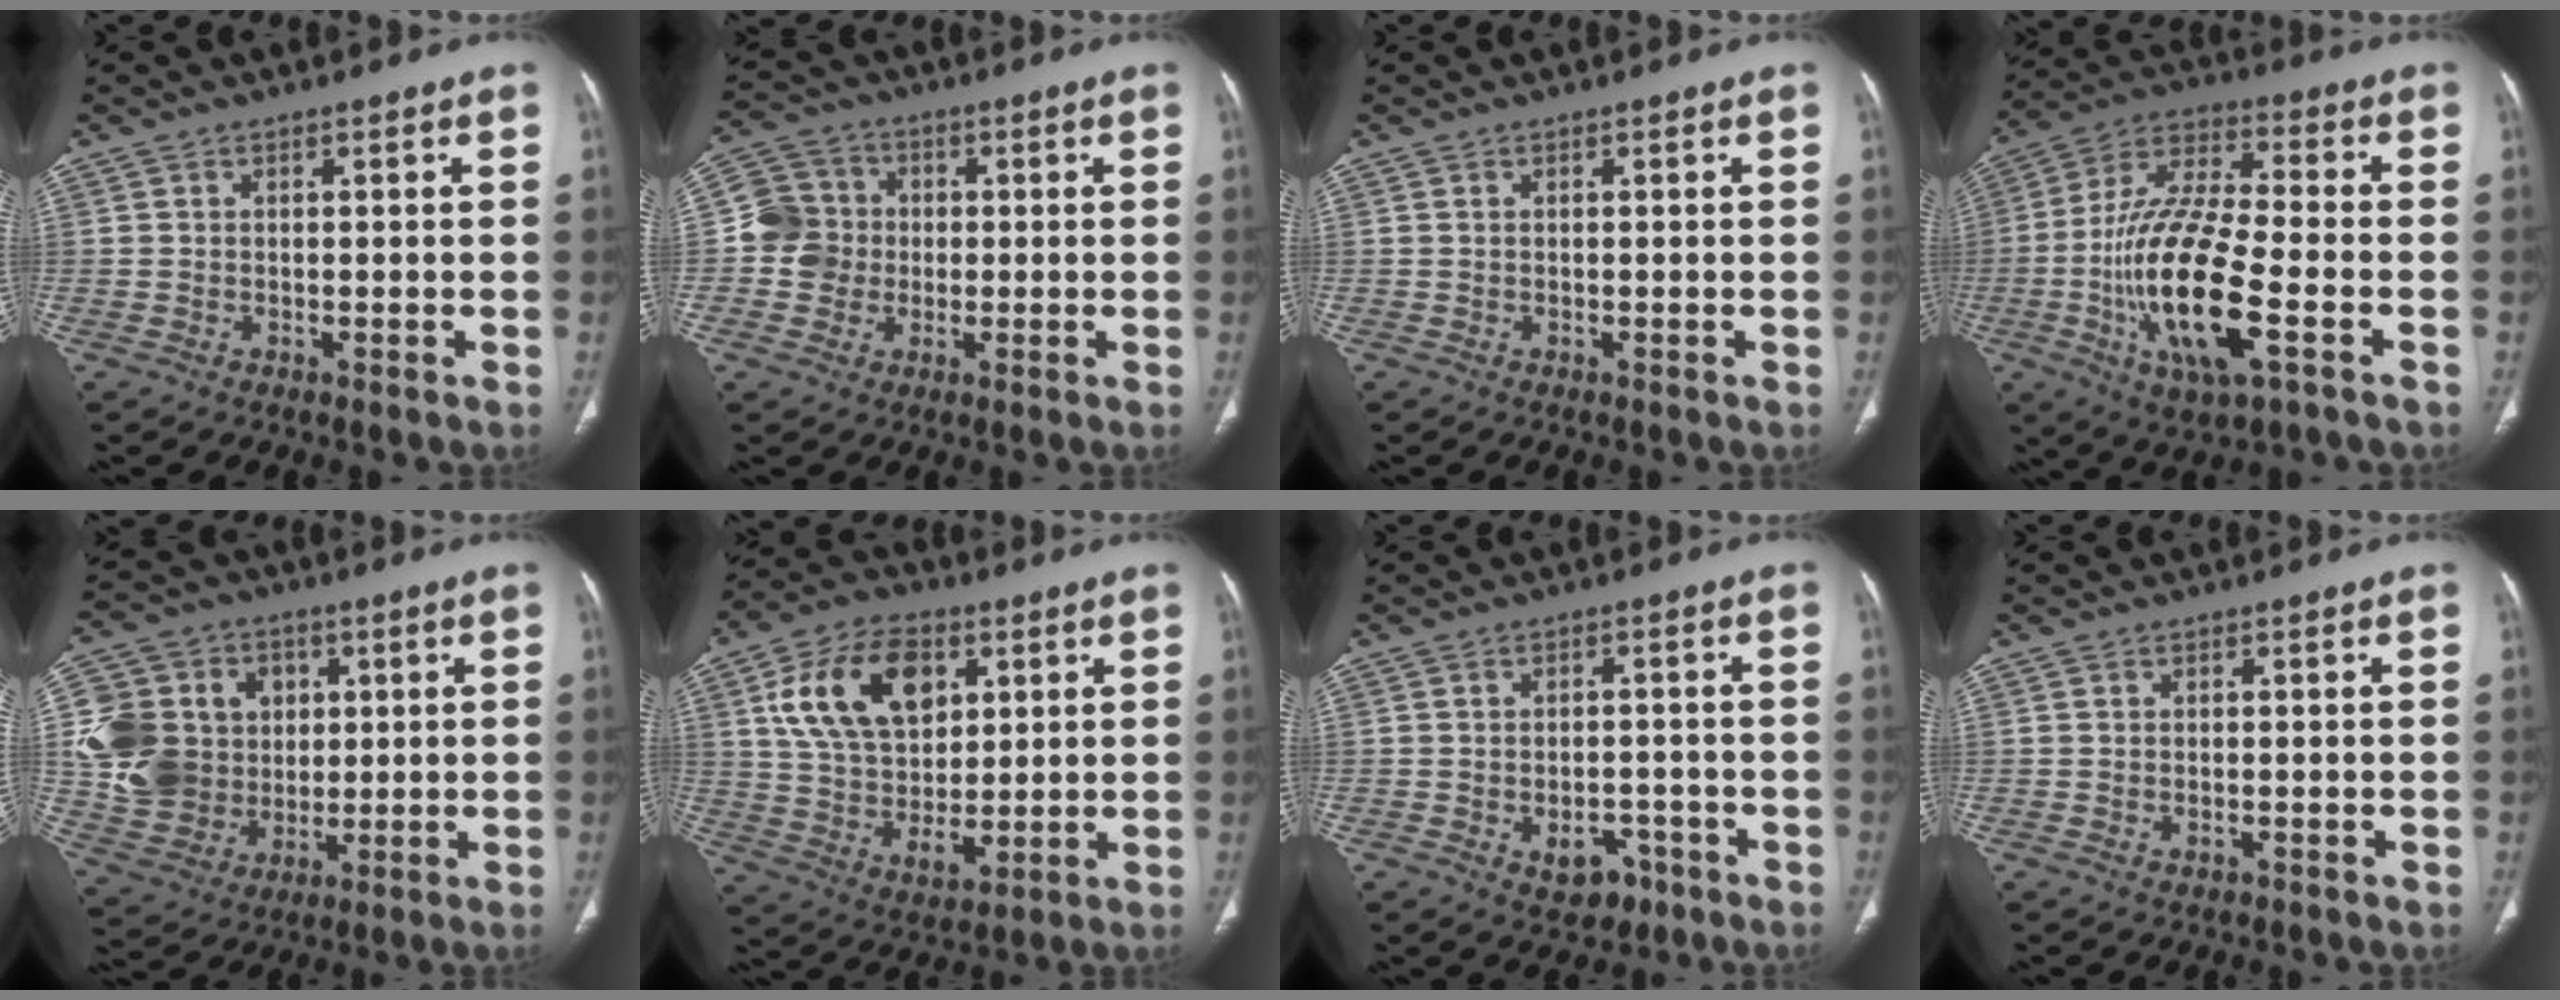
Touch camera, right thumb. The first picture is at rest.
{"total": 7.9, "force": [-0.6, 7.6, 1.9], "torque": [-0.011, 0.019, -0.018]}
{"total": 0.0}
{"total": 20.6, "force": [-5.6, 6.6, 18.7], "torque": [-0.377, 0.016, -0.097]}
{"total": 18.5, "force": [1.8, 16.1, 9.0], "torque": [-0.154, 0.015, 0.052]}
{"total": 18.5, "force": [6.1, 11.9, 12.8], "torque": [-0.193, -0.019, 0.116]}
{"total": 5.7, "force": [-2.6, 3.9, 3.2], "torque": [-0.024, 0.019, -0.027]}
{"total": 0.7, "force": [-0.3, 0.4, 0.5], "torque": [-0.011, 0.002, -0.002]}